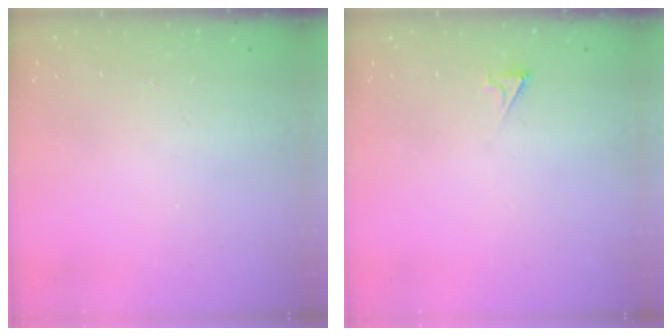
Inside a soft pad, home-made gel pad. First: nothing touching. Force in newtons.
{"total": 2.1, "press": 2.1, "slide": 0.3}